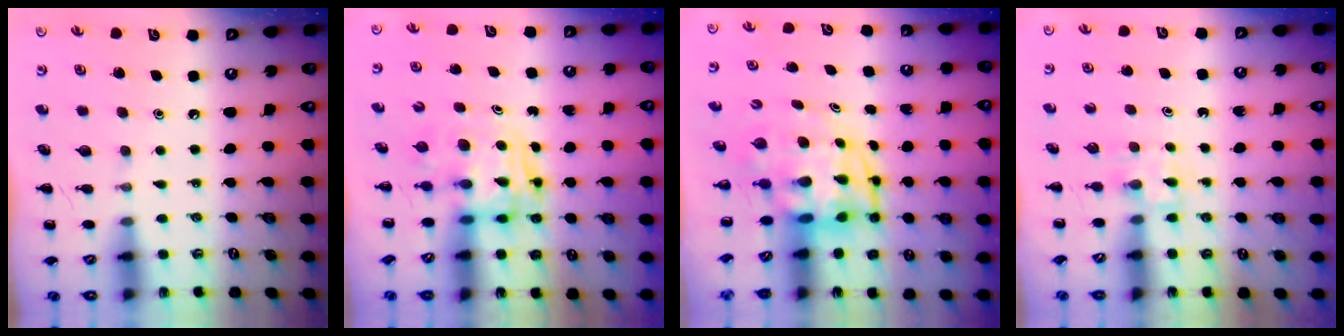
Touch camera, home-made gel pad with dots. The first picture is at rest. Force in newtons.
{"total": 2.7, "press": 2.7, "slide": 0.2}
{"total": 4.7, "press": 4.3, "slide": 1.8}
{"total": 2.6, "press": 2.4, "slide": 1.0}